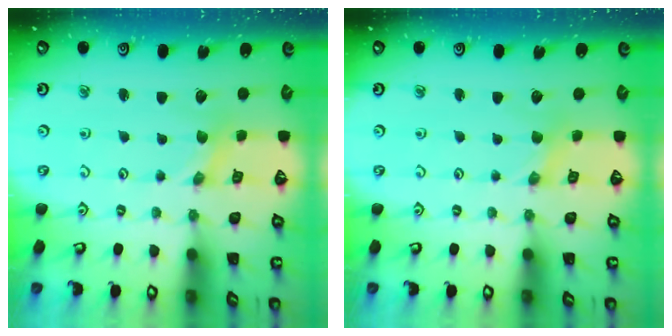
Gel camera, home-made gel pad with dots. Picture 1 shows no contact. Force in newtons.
{"total": 0.7, "press": 0.7, "slide": 0.1}